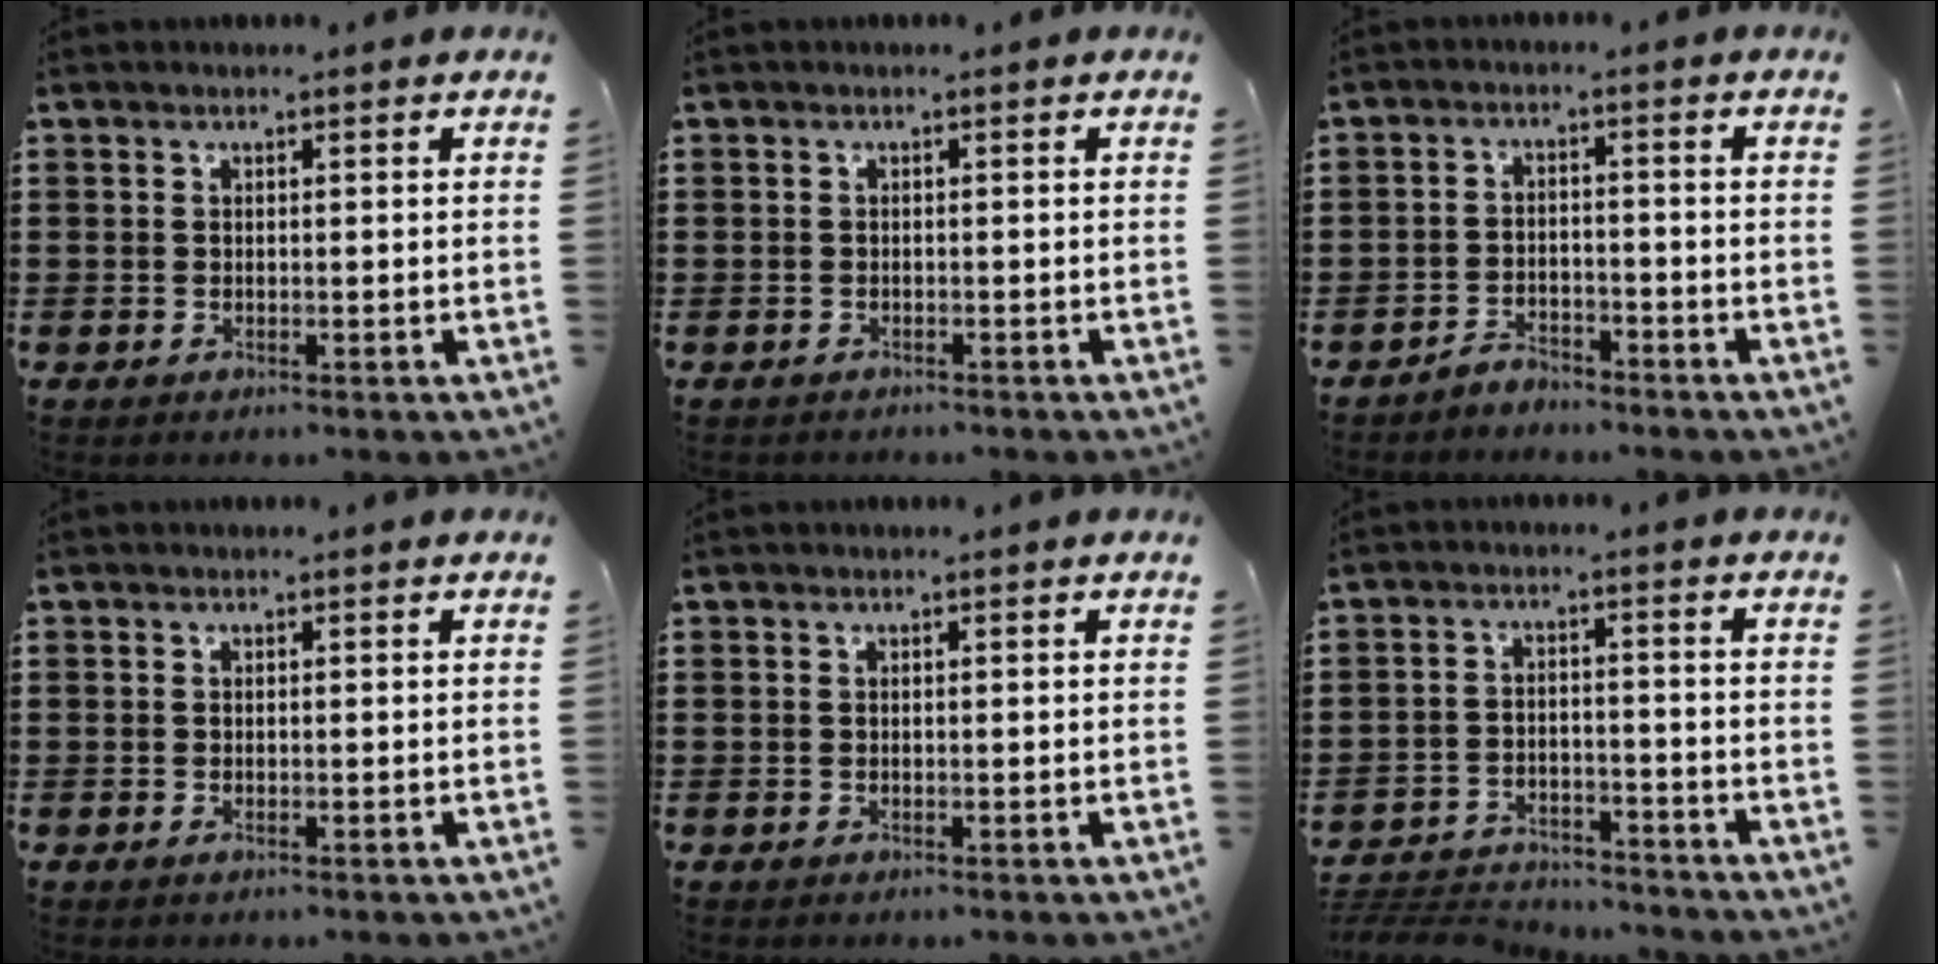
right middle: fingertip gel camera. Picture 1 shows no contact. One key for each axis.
{"total": 0.8, "fx": -0.6, "fy": 0.4, "fz": -0.2, "tx": 0.003, "ty": 0.005, "tz": -0.015}
{"total": 3.0, "fx": -3.0, "fy": 0.6, "fz": -0.1, "tx": -0.007, "ty": 0.004, "tz": -0.064}
{"total": 0.0}
{"total": 0.0}
{"total": 5.2, "fx": -5.1, "fy": 0.9, "fz": 0.6, "tx": -0.014, "ty": 0.008, "tz": -0.106}